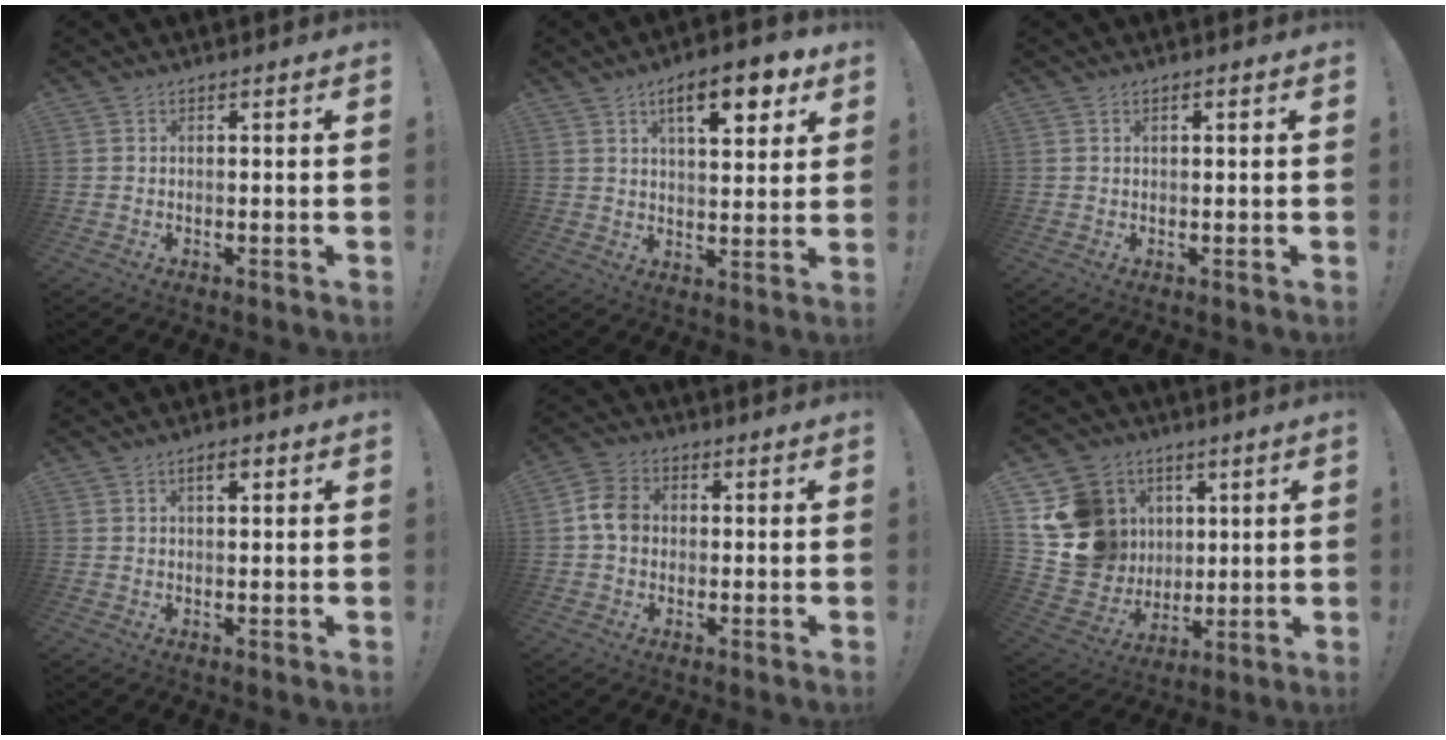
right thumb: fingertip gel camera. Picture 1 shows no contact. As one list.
[{"total": 12.0, "force": [6.1, 4.2, 9.4], "torque": [-0.124, -0.021, 0.094]}, {"total": 0.7, "force": [0.3, 0.2, 0.6], "torque": [-0.014, 0.002, 0.005]}, {"total": 2.8, "force": [1.3, 1.0, 2.2], "torque": [-0.032, -0.002, 0.018]}, {"total": 7.3, "force": [0.2, 6.1, 4.2], "torque": [-0.059, 0.019, 0.009]}, {"total": 17.3, "force": [4.6, 15.7, 5.8], "torque": [-0.107, -0.014, 0.123]}]